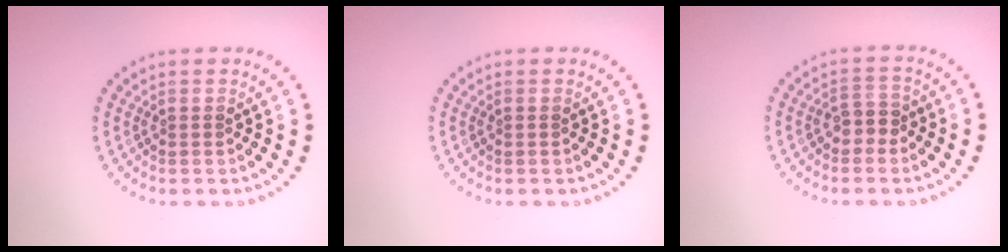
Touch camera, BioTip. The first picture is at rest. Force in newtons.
{"total": 0.0}
{"total": 1.9, "press": 1.7, "slide": 0.8}